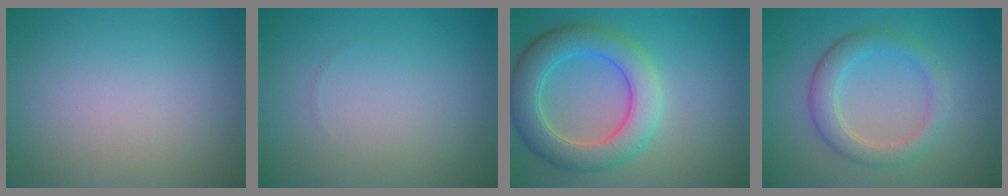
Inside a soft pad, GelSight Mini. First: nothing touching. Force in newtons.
{"total": 0.0}
{"total": 6.6, "press": 6.5, "slide": 0.5}
{"total": 3.5, "press": 3.5, "slide": 0.4}